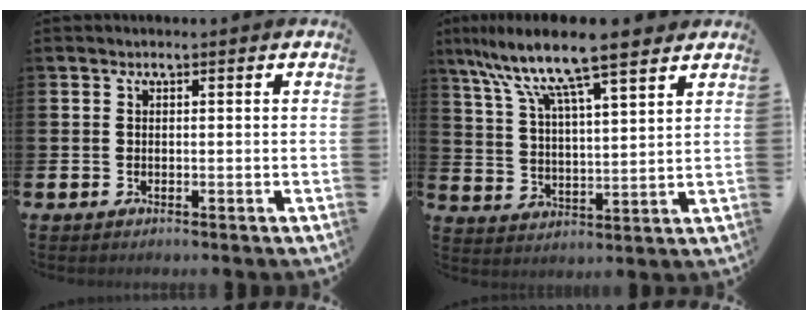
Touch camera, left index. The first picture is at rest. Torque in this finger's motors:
{"motor_torque": [0.55, -0.83, 0.72, 0.21]}